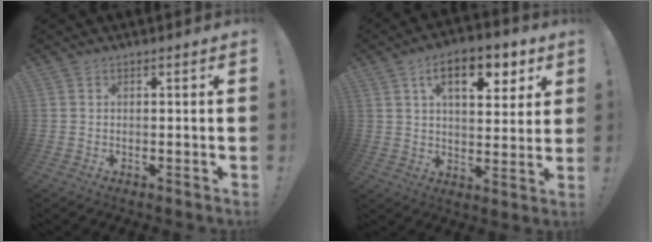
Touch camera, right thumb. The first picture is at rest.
{"total": 13.5, "force": [6.3, 6.7, 9.8], "torque": [-0.135, -0.021, 0.103]}